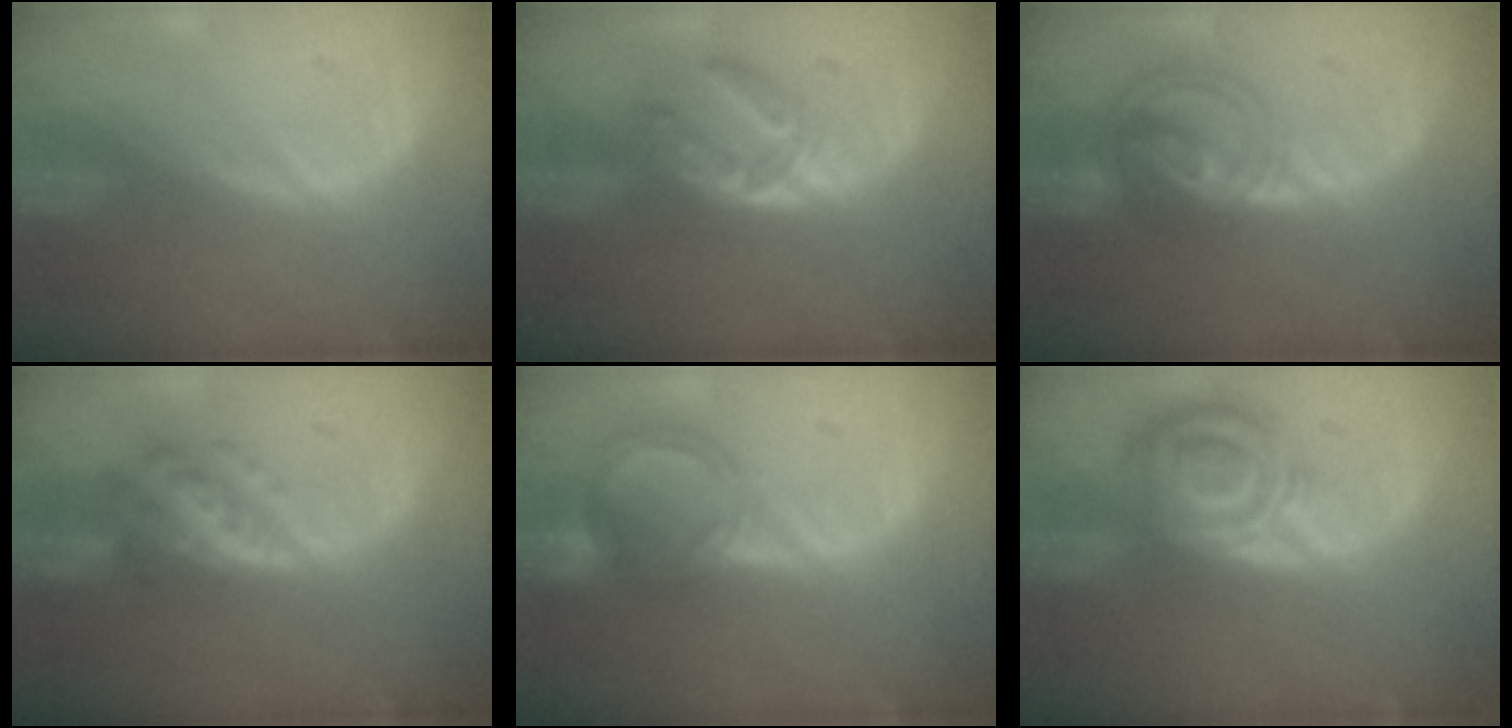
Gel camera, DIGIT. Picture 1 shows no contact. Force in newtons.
{"total": 5.3, "press": 5.1, "slide": 1.3}
{"total": 6.7, "press": 6.4, "slide": 2.0}
{"total": 5.6, "press": 5.2, "slide": 2.2}
{"total": 6.4, "press": 5.7, "slide": 3.0}
{"total": 8.2, "press": 7.2, "slide": 3.9}